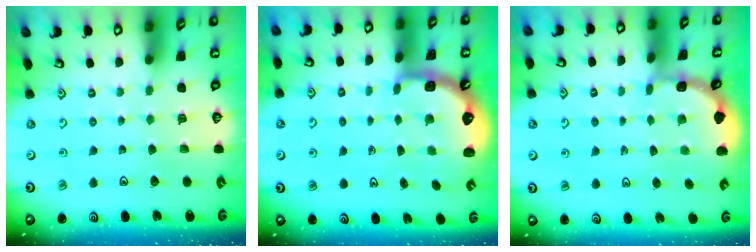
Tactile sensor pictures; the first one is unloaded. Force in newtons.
{"total": 2.3, "press": 2.0, "slide": 1.2}
{"total": 1.6, "press": 1.6, "slide": 0.1}